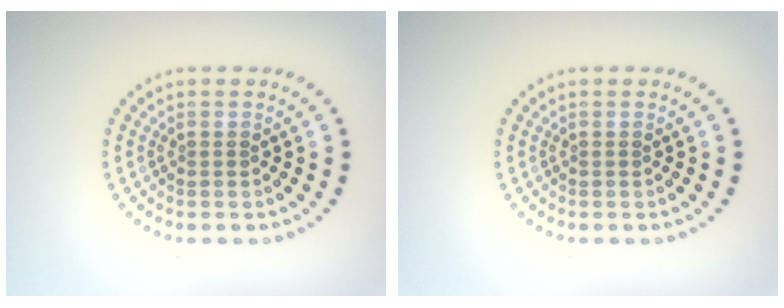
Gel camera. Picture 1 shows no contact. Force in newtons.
{"total": 0.0}